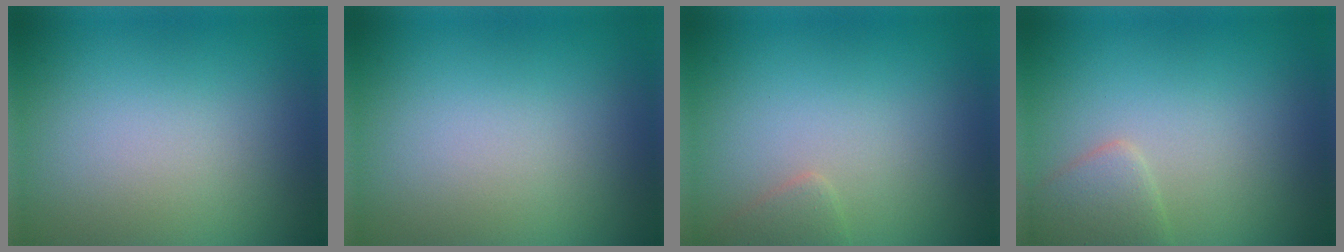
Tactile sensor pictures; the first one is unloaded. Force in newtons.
{"total": 0.0}
{"total": 1.2, "press": 1.2, "slide": 0.1}
{"total": 2.3, "press": 2.3, "slide": 0.1}